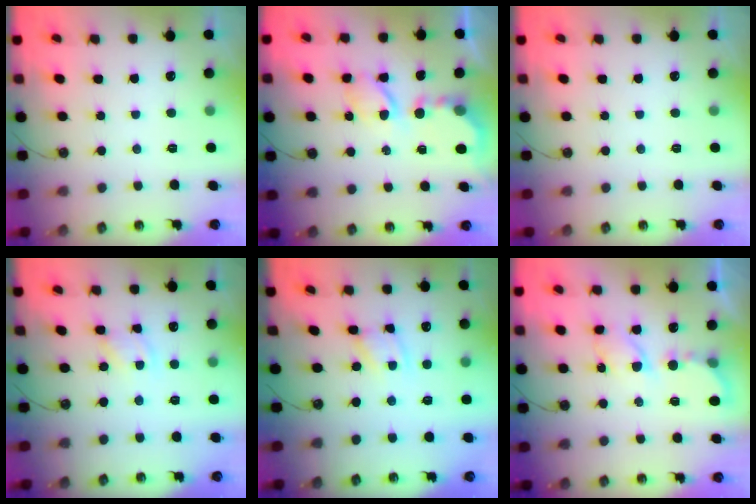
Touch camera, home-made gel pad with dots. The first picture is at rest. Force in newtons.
{"total": 8.2, "press": 8.2, "slide": 0.7}
{"total": 0.0}
{"total": 4.6, "press": 4.5, "slide": 0.5}
{"total": 3.2, "press": 3.2, "slide": 0.2}
{"total": 5.8, "press": 5.8, "slide": 0.6}